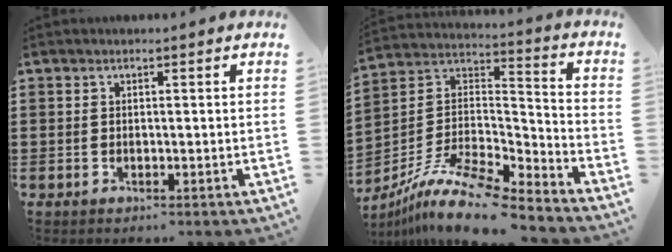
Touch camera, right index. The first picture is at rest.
{"total": 12.1, "force": [-9.9, 1.8, 6.8], "torque": [-0.137, 0.014, -0.195]}